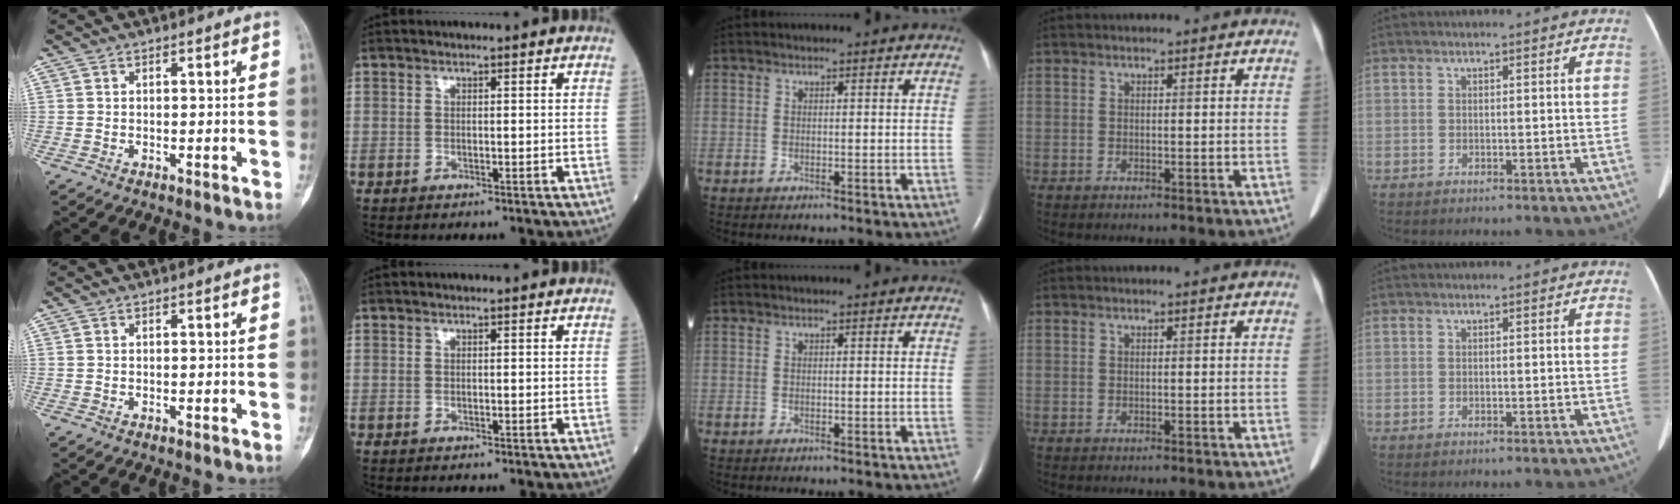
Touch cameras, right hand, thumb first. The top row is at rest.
{}